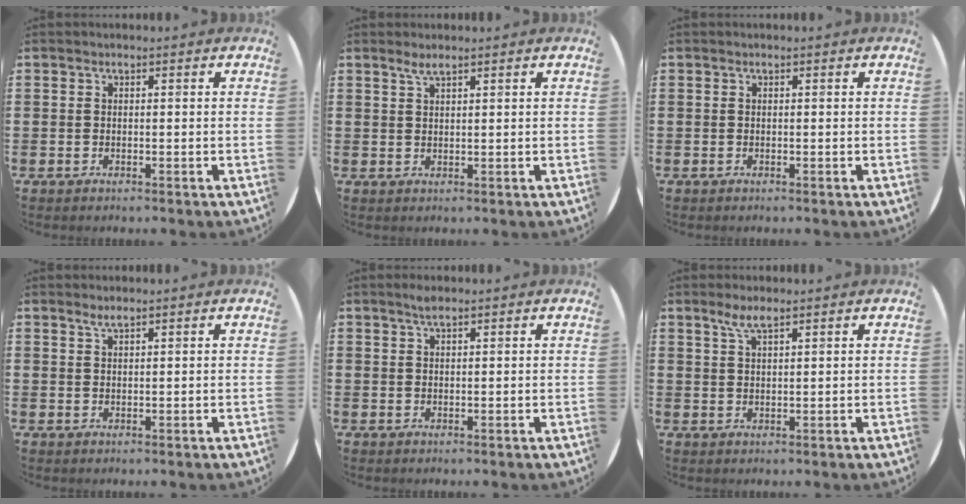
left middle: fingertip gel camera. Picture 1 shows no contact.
{"total": 1.7, "force": [1.3, 0.0, 1.0], "torque": [-0.020, 0.003, 0.023]}
{"total": 0.0}
{"total": 1.3, "force": [1.1, 0.0, 0.6], "torque": [-0.012, 0.002, 0.020]}
{"total": 1.6, "force": [1.3, 0.1, 0.9], "torque": [-0.018, 0.003, 0.023]}
{"total": 2.9, "force": [2.1, 0.4, 1.9], "torque": [-0.041, 0.006, 0.037]}